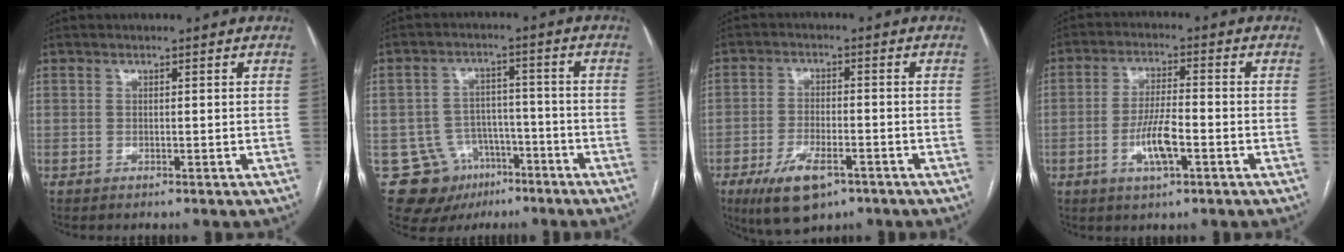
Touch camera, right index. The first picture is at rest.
{"total": 10.4, "force": [-5.7, 8.4, 2.3], "torque": [-0.036, 0.031, -0.078]}
{"total": 8.7, "force": [-4.9, 3.4, 6.3], "torque": [-0.121, -0.011, -0.079]}
{"total": 6.8, "force": [-2.4, 1.5, 6.2], "torque": [-0.121, 0.001, -0.041]}